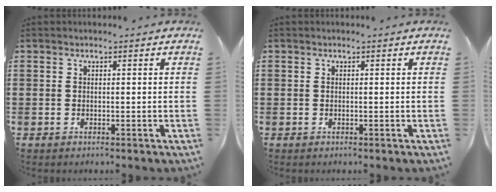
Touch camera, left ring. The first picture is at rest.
{"total": 0.0}